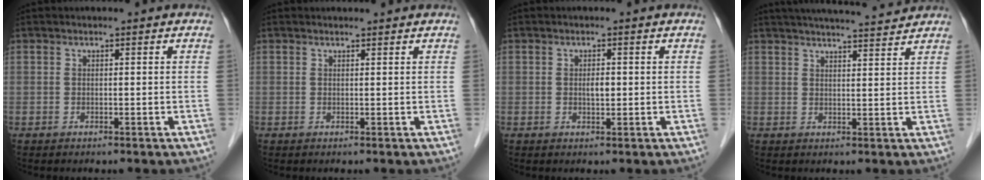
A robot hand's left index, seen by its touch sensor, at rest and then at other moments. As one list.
[{"total": 1.0, "force": [1.0, 0.0, 0.2], "torque": [-0.007, 0.001, 0.013]}, {"total": 1.3, "force": [-0.3, 0.6, 1.1], "torque": [-0.020, -0.004, -0.004]}, {"total": 11.4, "force": [10.5, 0.5, 4.4], "torque": [-0.069, 0.012, 0.140]}]